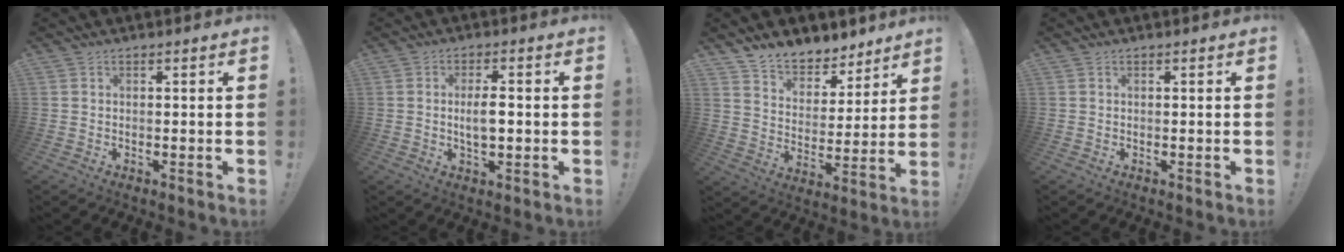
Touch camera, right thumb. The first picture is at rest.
{"total": 5.3, "force": [-0.2, 2.1, 4.8], "torque": [-0.085, -0.002, -0.010]}
{"total": 8.9, "force": [7.8, 4.2, 1.4], "torque": [-0.035, -0.069, 0.150]}
{"total": 0.0}